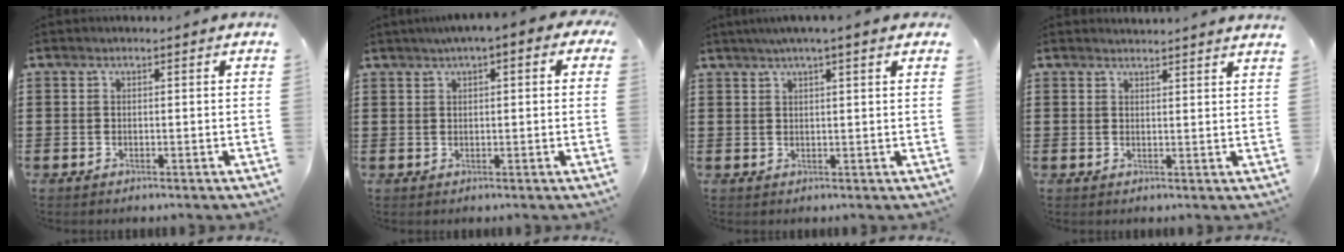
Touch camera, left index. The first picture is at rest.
{"total": 2.4, "force": [1.0, 0.6, 2.1], "torque": [-0.042, 0.006, 0.016]}
{"total": 3.3, "force": [2.4, 0.0, 2.3], "torque": [-0.050, 0.006, 0.043]}
{"total": 2.1, "force": [2.0, -0.4, -0.1], "torque": [-0.003, -0.006, 0.039]}